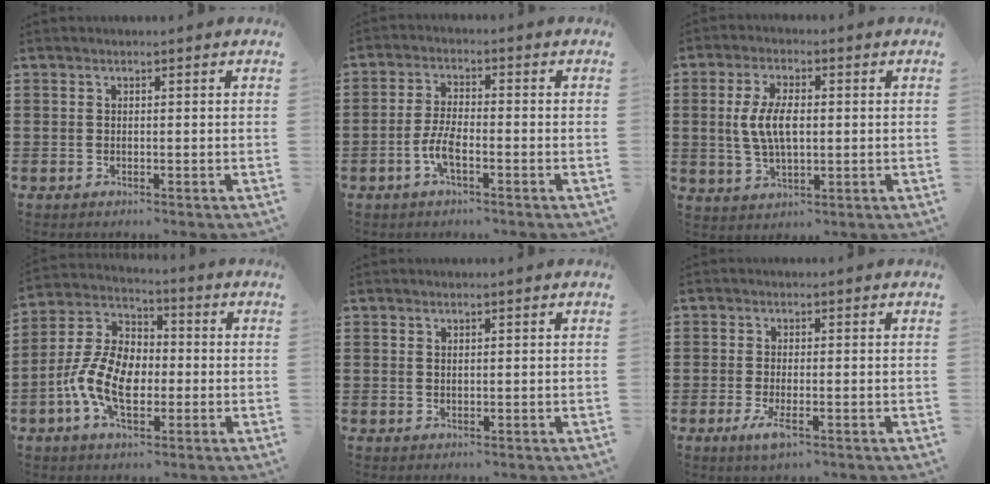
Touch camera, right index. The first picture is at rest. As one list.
[{"total": 4.7, "force": [-2.0, 1.3, 4.1], "torque": [-0.097, -0.007, -0.043]}, {"total": 6.9, "force": [0.3, 3.1, 6.1], "torque": [-0.131, 0.006, 0.001]}, {"total": 10.0, "force": [-2.6, 6.1, 7.4], "torque": [-0.179, 0.005, -0.054]}, {"total": 0.6, "force": [0.4, 0.4, 0.2], "torque": [-0.005, 0.002, 0.008]}, {"total": 3.1, "force": [-1.4, 0.4, 2.7], "torque": [-0.065, -0.018, -0.027]}]